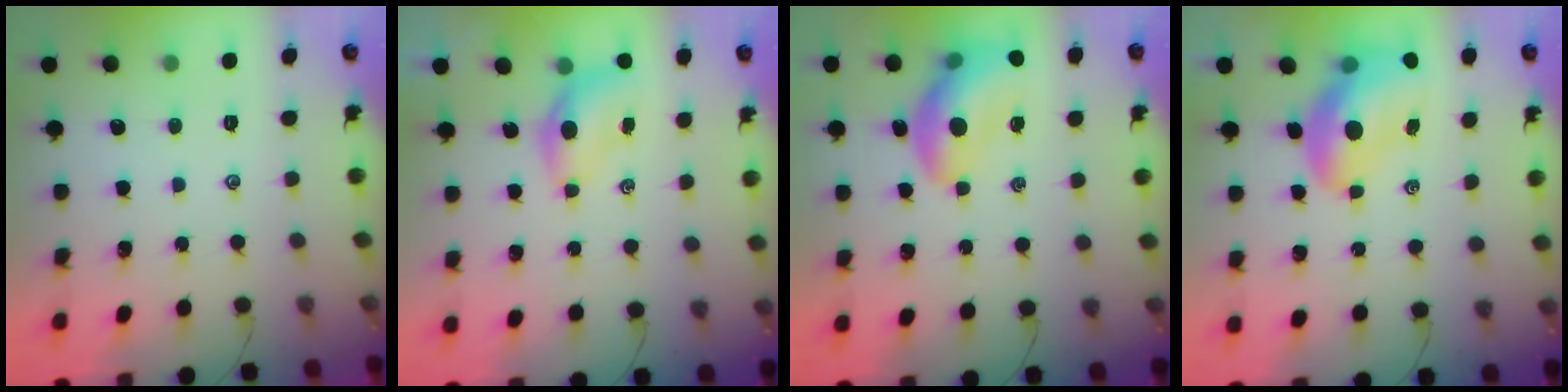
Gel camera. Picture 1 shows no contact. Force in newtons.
{"total": 4.9, "press": 4.8, "slide": 0.7}
{"total": 12.6, "press": 12.1, "slide": 3.4}
{"total": 13.5, "press": 12.9, "slide": 4.0}